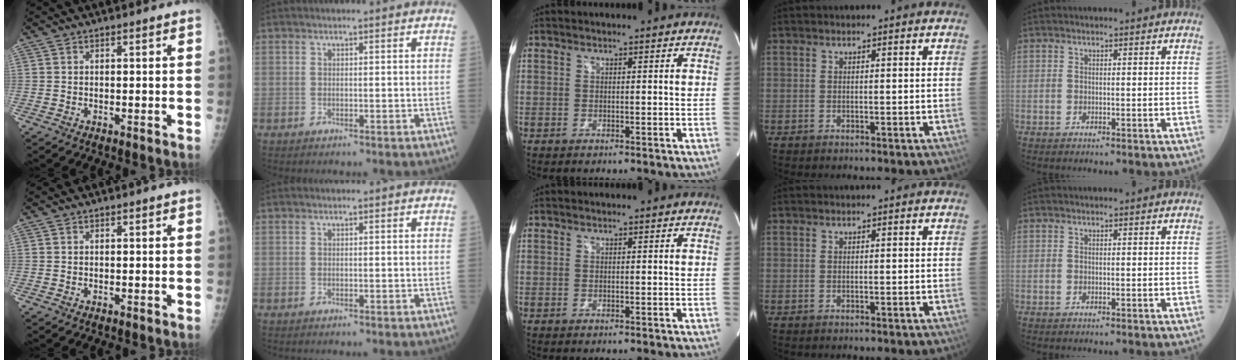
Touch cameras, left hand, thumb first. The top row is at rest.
{}